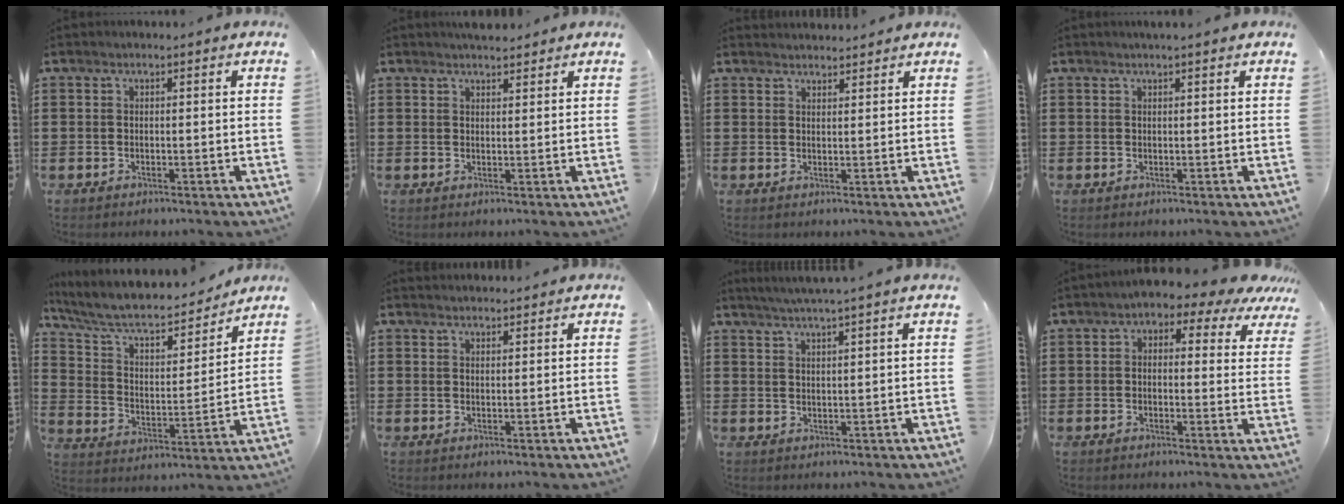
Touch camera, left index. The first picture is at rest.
{"total": 2.5, "force": [2.4, 0.4, 0.6], "torque": [-0.017, 0.000, 0.045]}
{"total": 1.7, "force": [1.7, -0.1, -0.2], "torque": [-0.002, -0.001, 0.034]}
{"total": 1.3, "force": [1.1, -0.1, 0.8], "torque": [-0.016, 0.000, 0.020]}
{"total": 8.0, "force": [7.1, 1.6, 3.4], "torque": [-0.099, -0.048, 0.117]}
{"total": 1.6, "force": [1.6, 0.0, 0.0], "torque": [-0.003, 0.000, 0.032]}
{"total": 3.2, "force": [2.8, -1.2, 0.9], "torque": [-0.022, -0.010, 0.048]}
{"total": 3.2, "force": [1.6, 1.8, 2.1], "torque": [-0.035, -0.015, 0.017]}